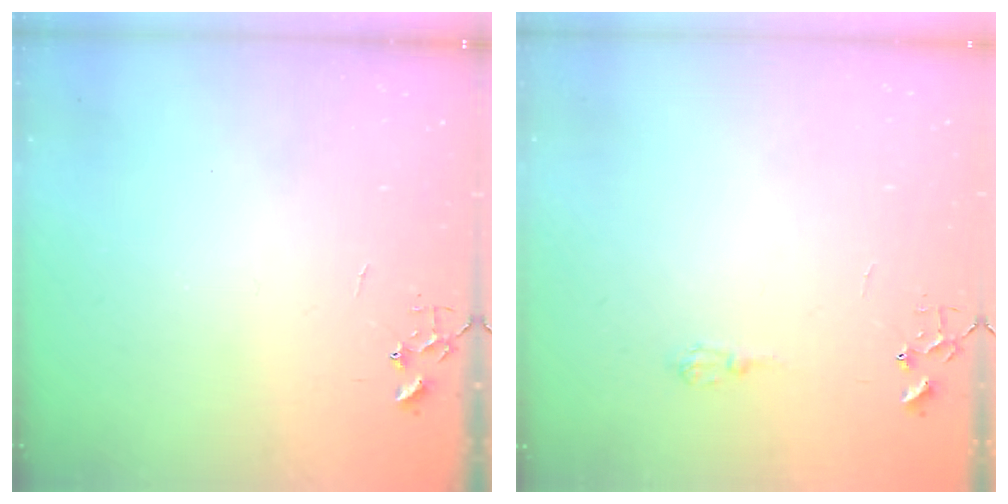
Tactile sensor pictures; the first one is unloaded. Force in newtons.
{"total": 6.0, "press": 5.9, "slide": 0.7}